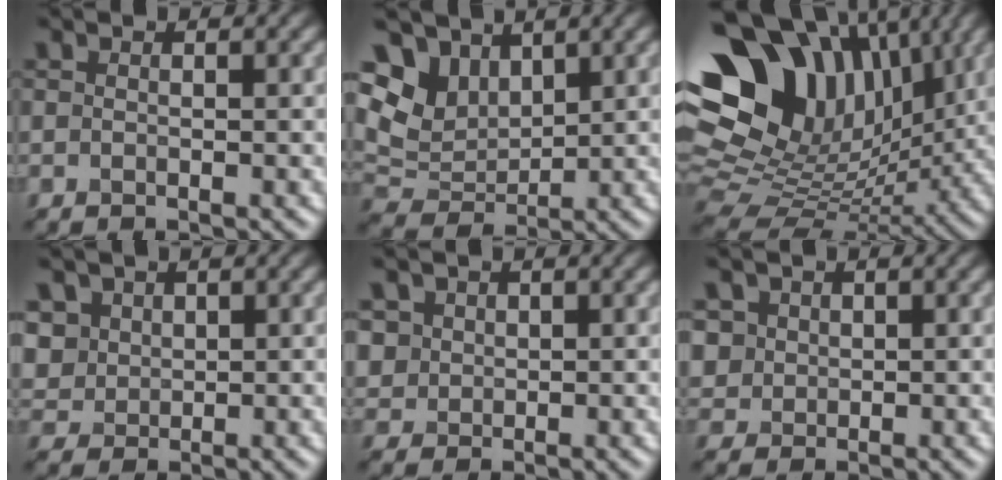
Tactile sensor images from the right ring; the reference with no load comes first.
{"total": 4.6, "force": [3.5, 2.7, 1.3], "torque": [-0.042, 0.009, 0.075]}
{"total": 15.5, "force": [5.7, 11.0, 9.3], "torque": [-0.210, 0.018, 0.131]}
{"total": 2.6, "force": [1.7, 2.0, 0.0], "torque": [-0.033, 0.009, 0.060]}
{"total": 1.6, "force": [1.0, 1.1, -0.6], "torque": [-0.007, 0.006, 0.046]}
{"total": 1.9, "force": [1.2, 1.4, -0.4], "torque": [-0.014, 0.008, 0.049]}